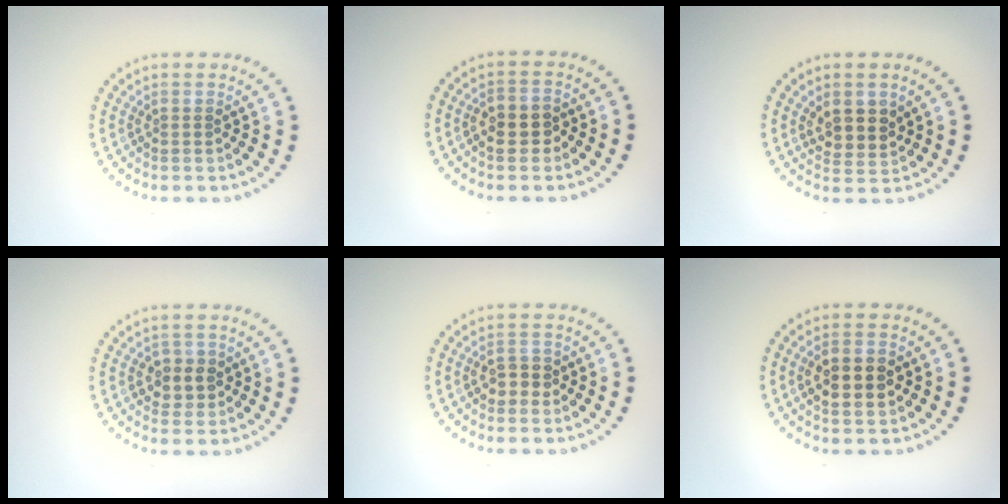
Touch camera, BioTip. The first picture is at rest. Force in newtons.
{"total": 2.6, "press": 2.6, "slide": 0.6}
{"total": 2.8, "press": 2.5, "slide": 1.3}
{"total": 2.3, "press": 2.2, "slide": 0.6}
{"total": 1.9, "press": 1.9, "slide": 0.3}
{"total": 3.4, "press": 3.4, "slide": 0.3}